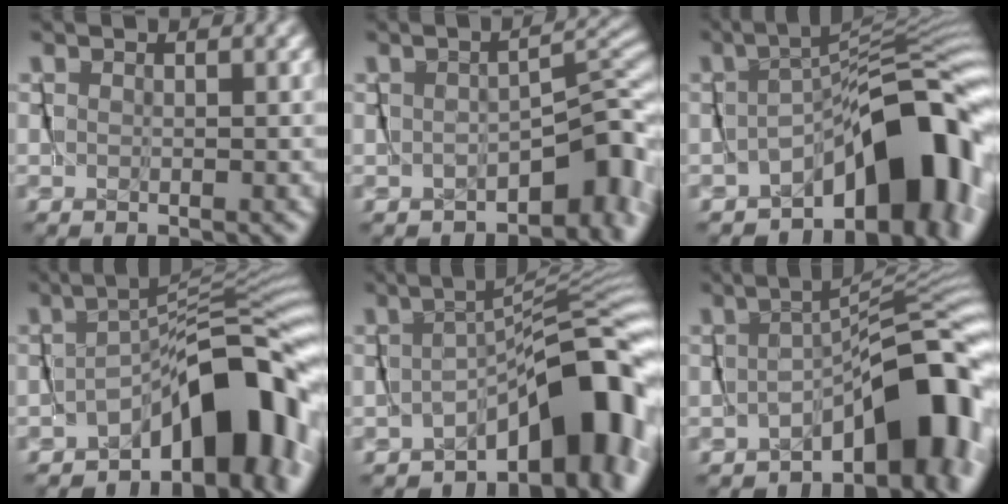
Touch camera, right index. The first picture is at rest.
{"total": 4.5, "force": [-3.3, 2.0, 2.4], "torque": [-0.021, 0.009, -0.055]}
{"total": 10.5, "force": [-5.6, 4.3, 7.8], "torque": [-0.090, -0.001, -0.086]}
{"total": 9.1, "force": [-5.1, 3.4, 6.7], "torque": [-0.078, 0.004, -0.084]}
{"total": 8.3, "force": [-4.5, 2.8, 6.3], "torque": [-0.070, -0.006, -0.067]}
{"total": 7.4, "force": [-3.9, 2.4, 5.7], "torque": [-0.065, -0.002, -0.060]}